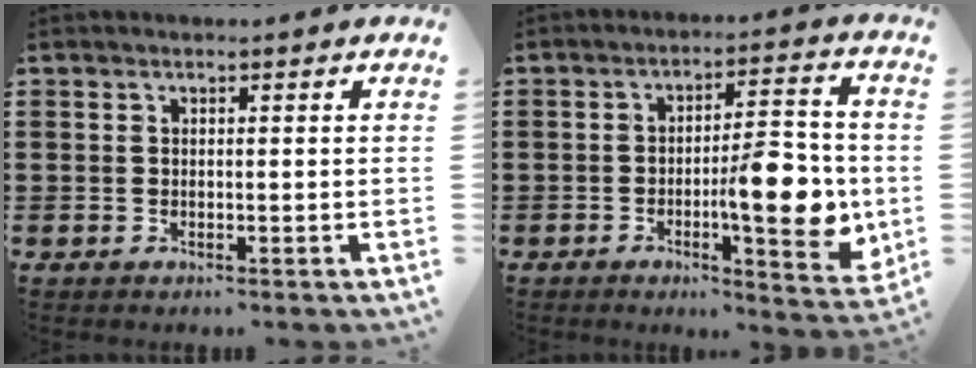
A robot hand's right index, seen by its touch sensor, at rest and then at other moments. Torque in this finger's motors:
{"motor_torque": [1.57, -0.57, 0.53, 0.21]}